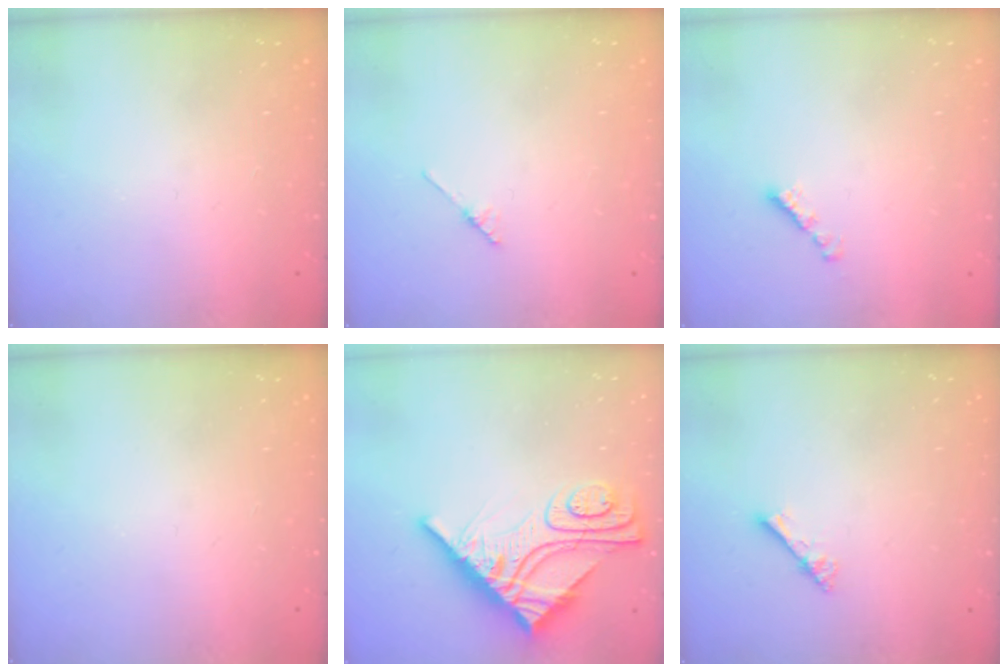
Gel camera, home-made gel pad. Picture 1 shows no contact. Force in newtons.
{"total": 2.1, "press": 2.1, "slide": 0.1}
{"total": 2.1, "press": 2.0, "slide": 0.7}
{"total": 0.0}
{"total": 13.6, "press": 13.6, "slide": 1.3}
{"total": 1.8, "press": 1.8, "slide": 0.1}